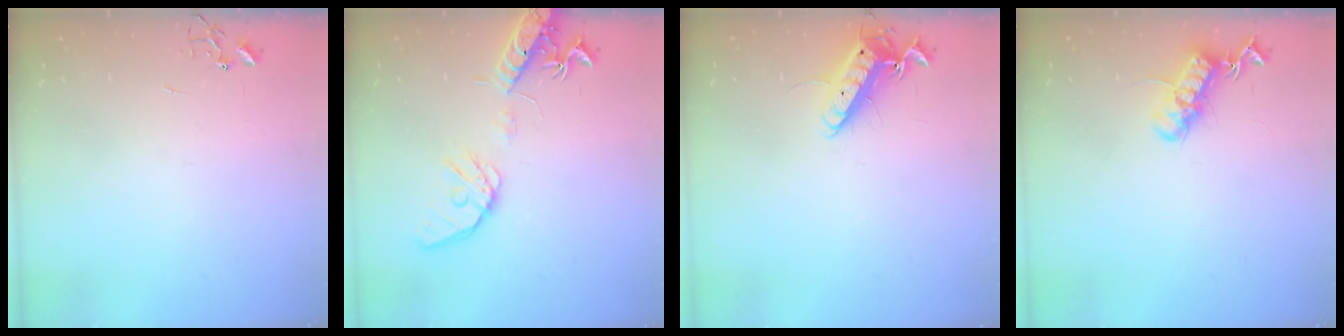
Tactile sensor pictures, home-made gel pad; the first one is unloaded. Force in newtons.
{"total": 16.5, "press": 16.2, "slide": 2.8}
{"total": 13.2, "press": 13.1, "slide": 1.2}
{"total": 13.8, "press": 13.7, "slide": 1.3}